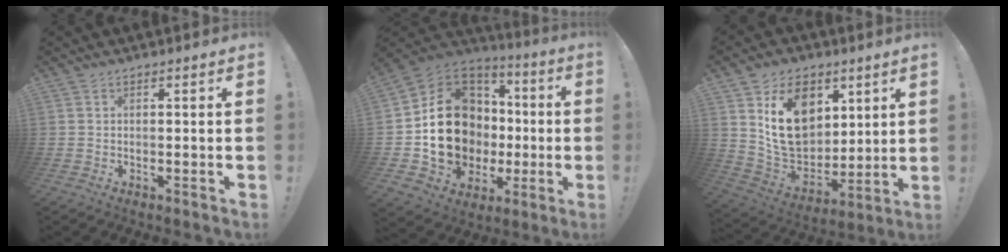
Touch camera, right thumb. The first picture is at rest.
{"total": 21.7, "force": [-1.8, 17.9, 12.2], "torque": [-0.204, 0.017, 0.014]}
{"total": 18.5, "force": [7.3, 13.5, 10.3], "torque": [-0.172, -0.038, 0.136]}